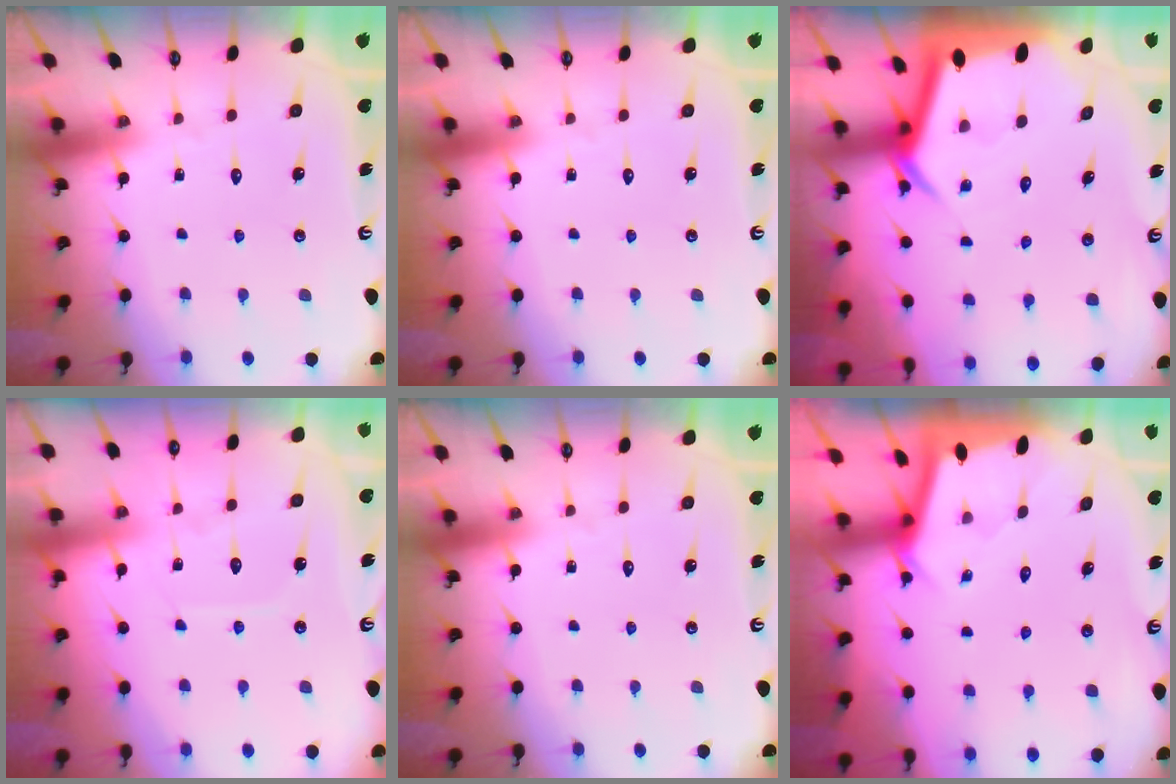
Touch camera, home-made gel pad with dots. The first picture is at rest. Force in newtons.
{"total": 0.0}
{"total": 7.0, "press": 7.0, "slide": 0.5}
{"total": 6.0, "press": 5.9, "slide": 0.7}
{"total": 0.0}
{"total": 2.3, "press": 2.3, "slide": 0.2}